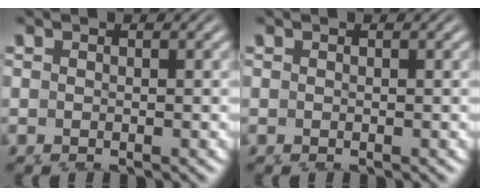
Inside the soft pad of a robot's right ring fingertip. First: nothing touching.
{"total": 0.0}